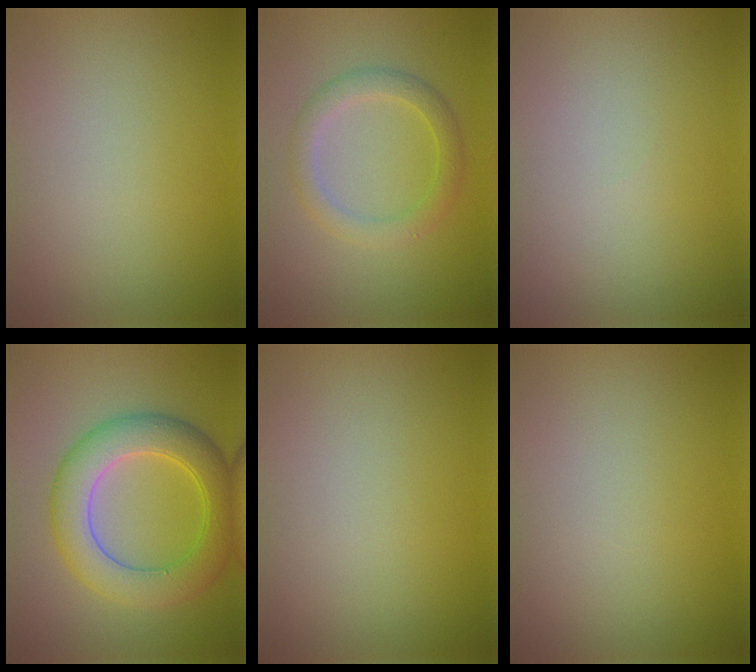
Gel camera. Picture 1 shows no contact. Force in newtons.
{"total": 2.7, "press": 2.7, "slide": 0.1}
{"total": 0.0}
{"total": 6.6, "press": 6.6, "slide": 0.3}
{"total": 0.0}
{"total": 0.0}